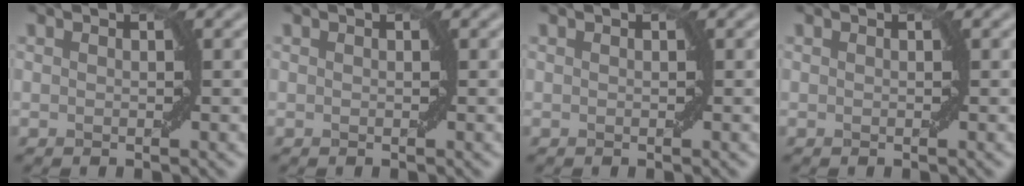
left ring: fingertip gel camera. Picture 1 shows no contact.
{"total": 0.0}
{"total": 0.0}
{"total": 0.0}